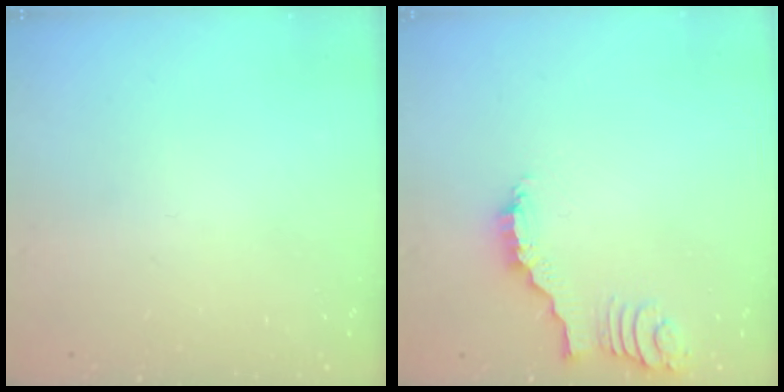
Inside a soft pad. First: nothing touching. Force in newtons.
{"total": 2.2, "press": 2.1, "slide": 0.4}